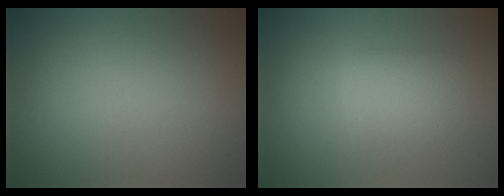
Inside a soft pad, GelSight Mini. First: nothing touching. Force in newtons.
{"total": 2.6, "press": 2.6, "slide": 0.2}